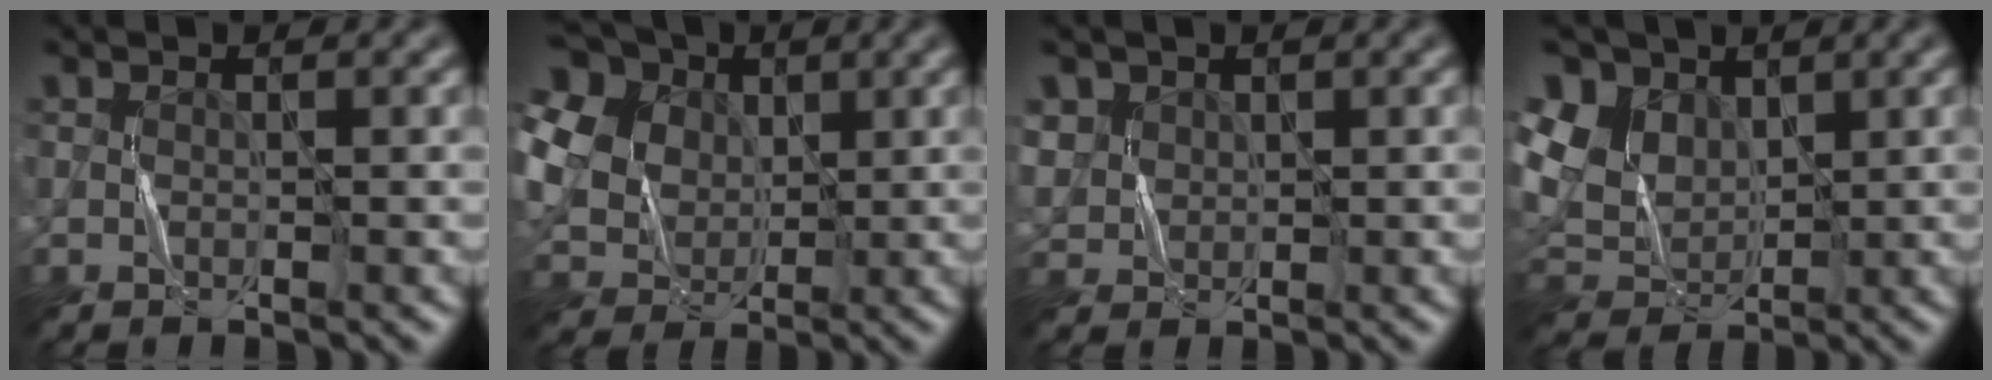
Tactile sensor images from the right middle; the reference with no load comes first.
{"total": 12.5, "force": [3.3, 10.2, 6.5], "torque": [-0.166, 0.025, 0.051]}
{"total": 2.1, "force": [0.9, 1.9, 0.4], "torque": [-0.018, -0.002, 0.025]}
{"total": 6.4, "force": [2.3, 5.1, 3.1], "torque": [-0.082, 0.004, 0.043]}